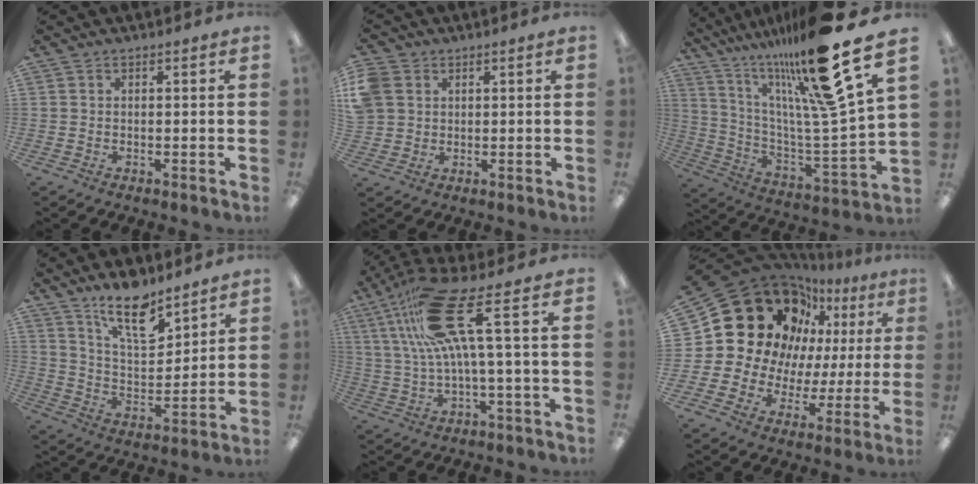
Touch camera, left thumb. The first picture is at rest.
{"total": 5.8, "force": [1.8, 5.1, 2.0], "torque": [-0.058, 0.012, 0.039]}
{"total": 24.6, "force": [17.7, 3.1, 16.8], "torque": [-0.271, -0.106, 0.276]}
{"total": 14.3, "force": [10.7, 5.1, 8.0], "torque": [-0.126, -0.063, 0.184]}
{"total": 19.4, "force": [7.2, 4.1, 17.5], "torque": [-0.350, -0.018, 0.112]}
{"total": 24.0, "force": [10.7, 18.0, 11.8], "torque": [-0.207, -0.066, 0.228]}